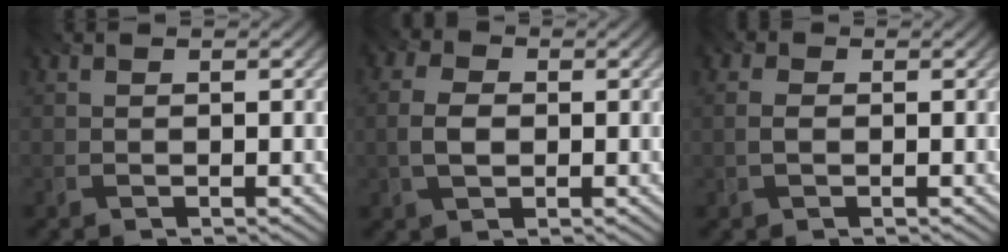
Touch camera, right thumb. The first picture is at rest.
{"total": 3.9, "force": [-0.8, 2.6, 2.8], "torque": [-0.064, 0.001, -0.027]}
{"total": 2.2, "force": [-0.1, 1.5, 1.6], "torque": [-0.038, 0.002, -0.014]}